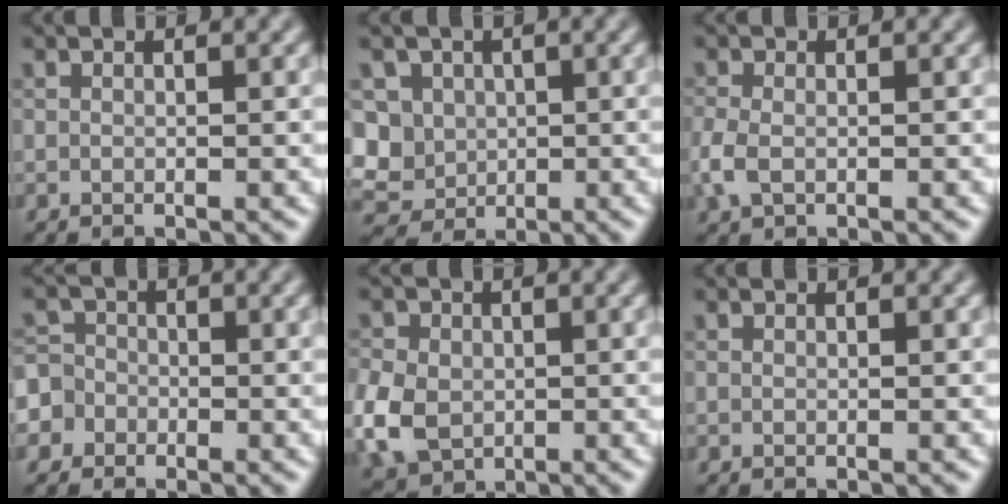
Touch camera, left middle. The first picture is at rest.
{"total": 8.4, "force": [0.4, 7.6, 3.6], "torque": [-0.083, 0.022, -0.022]}
{"total": 2.3, "force": [-0.6, 1.5, 1.6], "torque": [-0.045, -0.002, -0.016]}
{"total": 5.4, "force": [-2.2, 4.8, 1.1], "torque": [-0.016, 0.013, -0.070]}
{"total": 6.2, "force": [-1.0, 4.9, 3.6], "torque": [-0.096, -0.006, -0.026]}
{"total": 0.0}